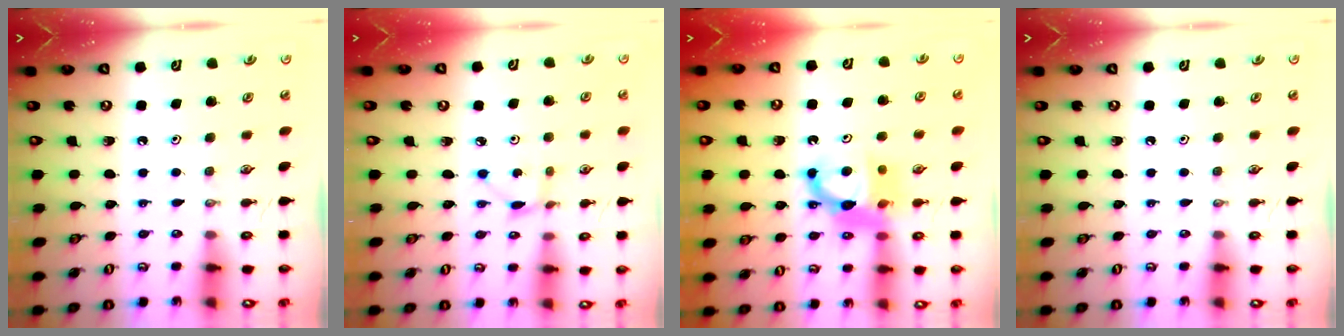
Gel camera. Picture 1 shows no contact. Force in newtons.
{"total": 1.5, "press": 1.5, "slide": 0.2}
{"total": 10.0, "press": 9.8, "slide": 1.5}
{"total": 0.0}